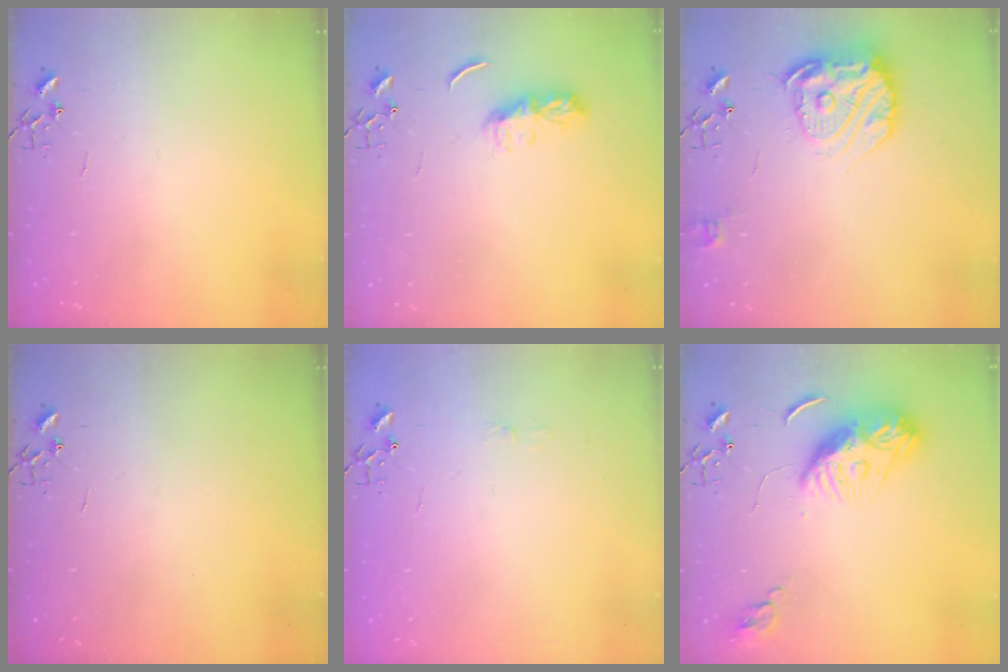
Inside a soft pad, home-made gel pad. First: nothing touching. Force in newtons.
{"total": 6.5, "press": 6.4, "slide": 0.6}
{"total": 17.2, "press": 17.1, "slide": 1.4}
{"total": 0.0}
{"total": 3.6, "press": 3.6, "slide": 0.4}
{"total": 11.9, "press": 11.9, "slide": 0.9}